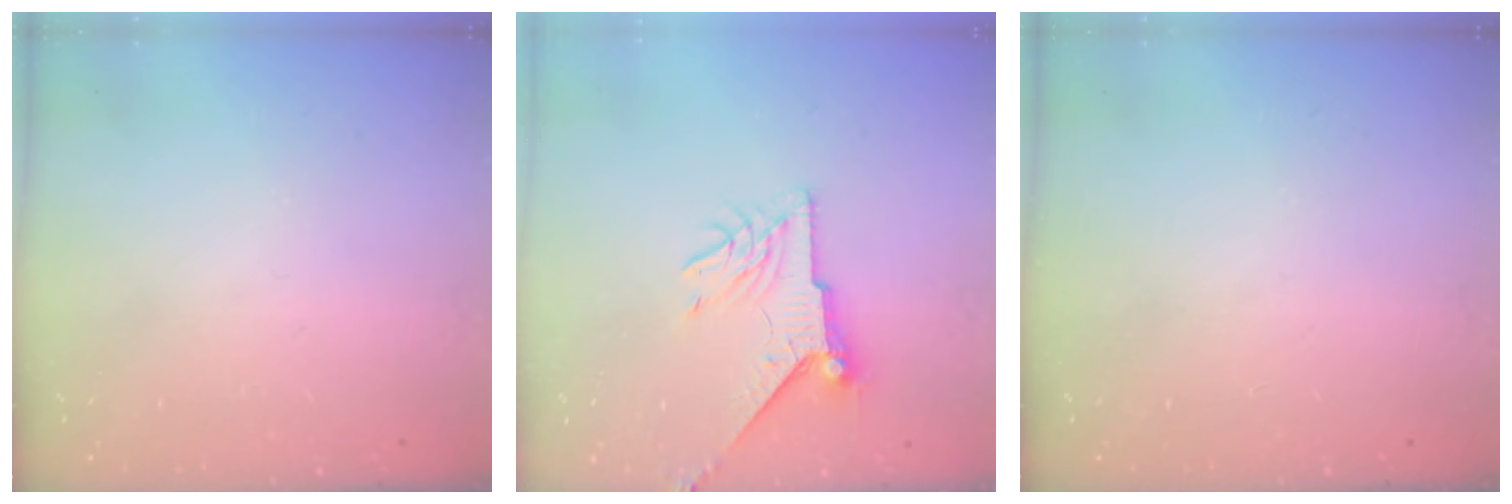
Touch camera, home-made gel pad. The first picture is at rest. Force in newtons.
{"total": 8.3, "press": 8.2, "slide": 0.8}
{"total": 0.0}